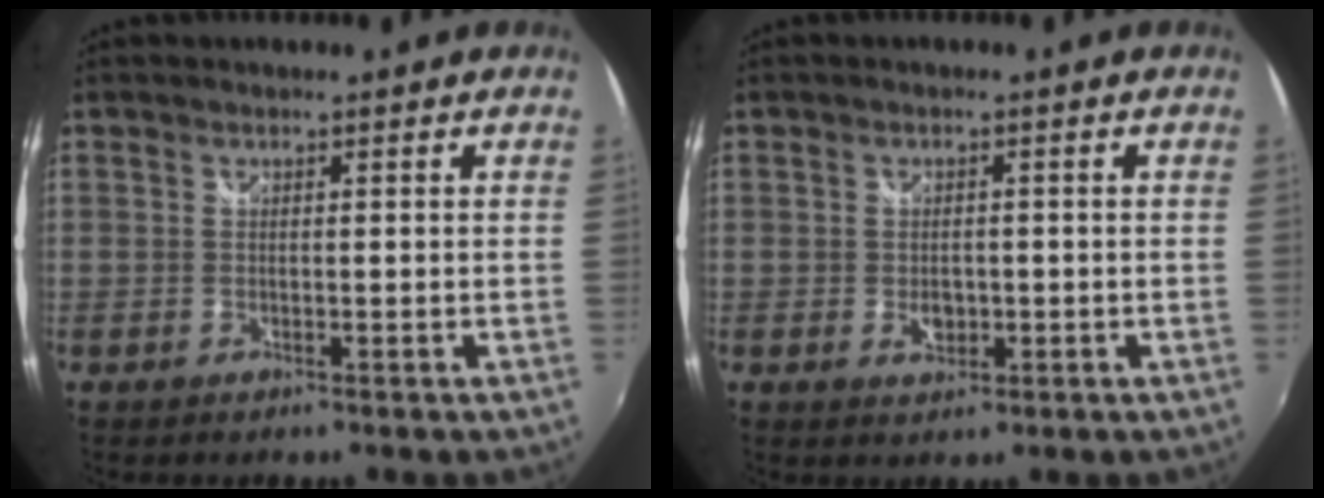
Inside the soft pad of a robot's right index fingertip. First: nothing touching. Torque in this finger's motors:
{"motor_torque": [0.19, 0.12, 0.19, 0.01]}